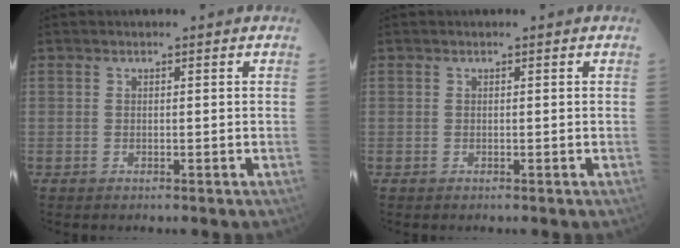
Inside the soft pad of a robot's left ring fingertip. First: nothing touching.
{"total": 0.0}